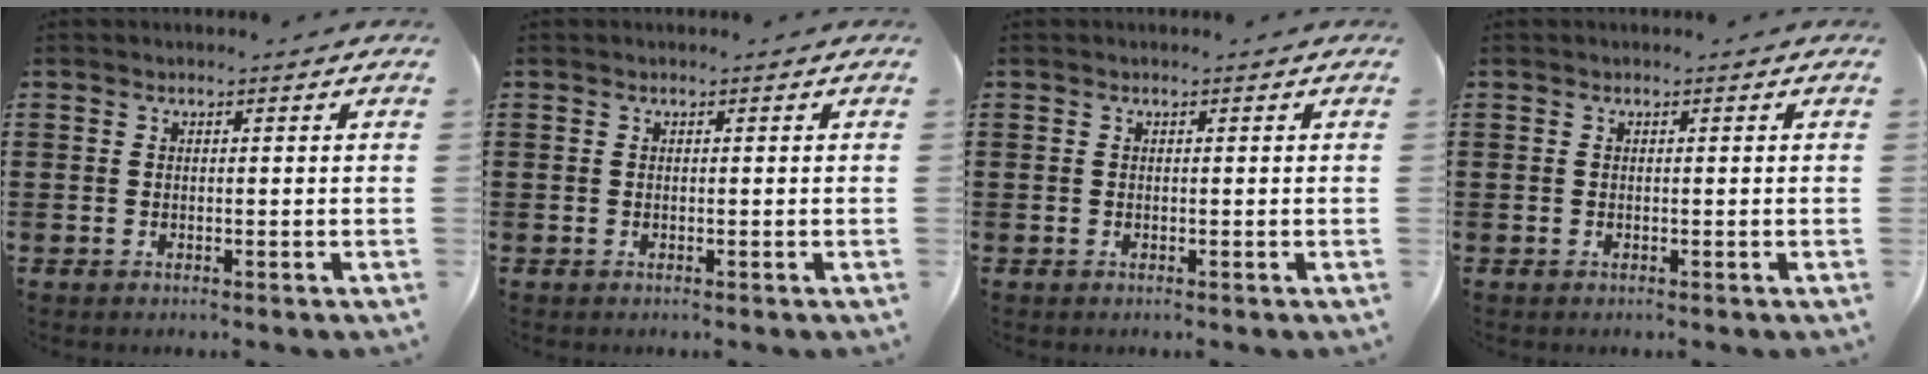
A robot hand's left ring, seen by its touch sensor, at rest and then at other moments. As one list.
[{"total": 0.0}, {"total": 0.0}, {"total": 0.0}]